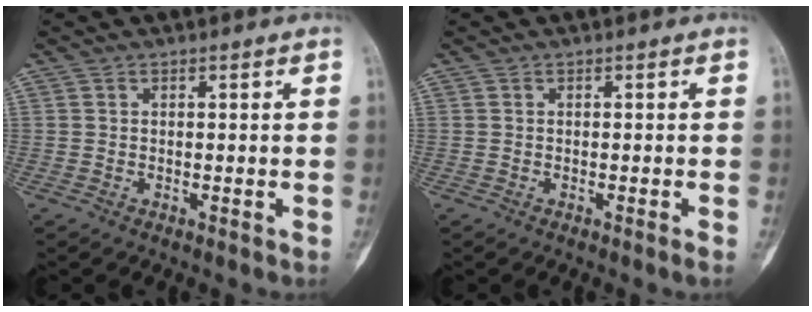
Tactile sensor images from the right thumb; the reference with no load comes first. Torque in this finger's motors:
{"motor_torque": [0.16, -0.06, 0.29, -0.11, -0.03]}